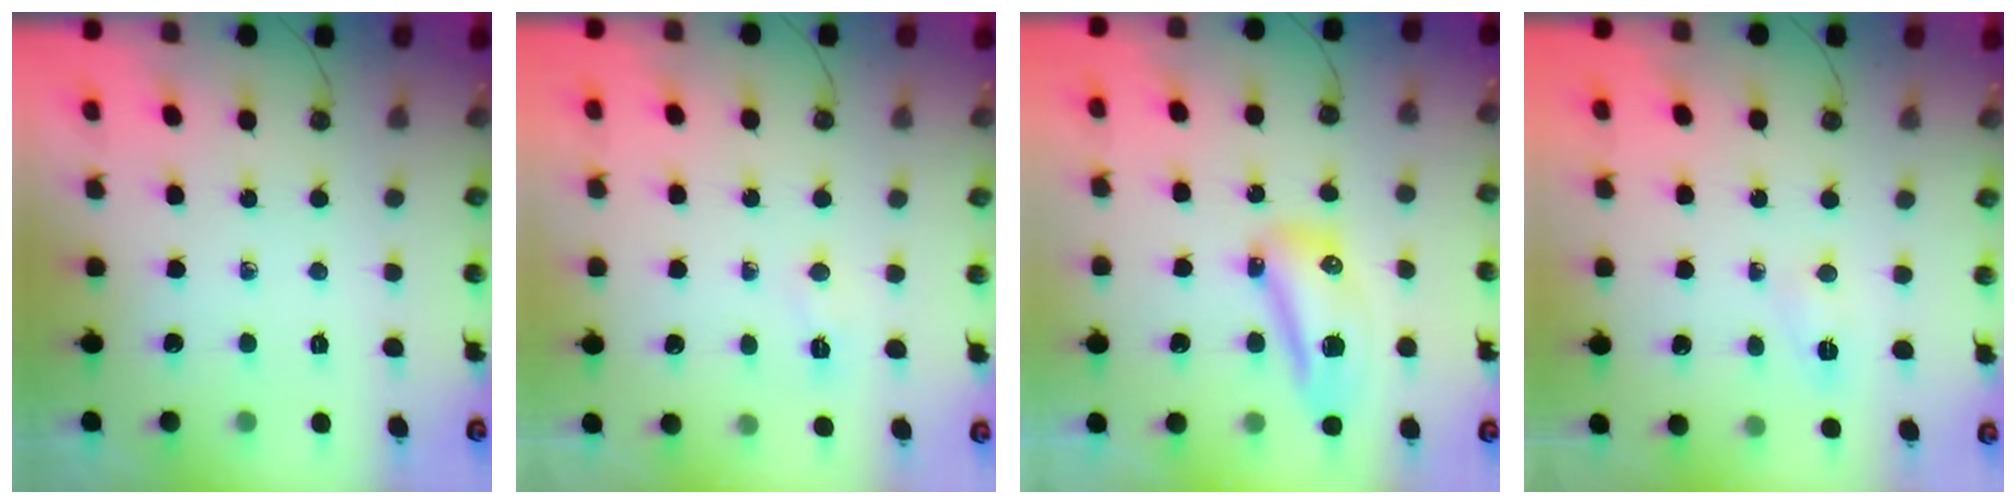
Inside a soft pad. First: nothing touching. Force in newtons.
{"total": 3.6, "press": 3.3, "slide": 1.3}
{"total": 13.1, "press": 13.1, "slide": 1.0}
{"total": 2.7, "press": 2.4, "slide": 1.1}